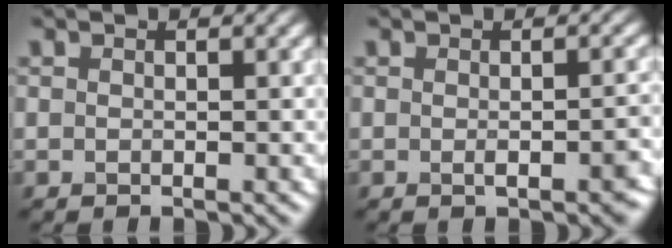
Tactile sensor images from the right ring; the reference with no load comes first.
{"total": 2.8, "force": [-0.6, 0.8, 2.6], "torque": [-0.029, 0.002, -0.005]}